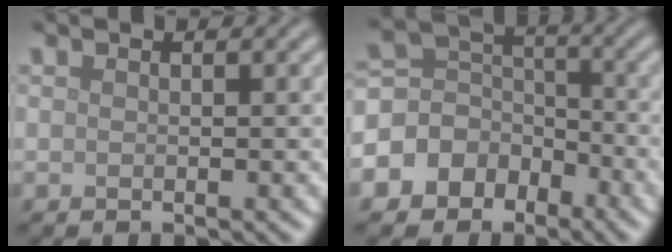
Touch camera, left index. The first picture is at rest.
{"total": 7.5, "force": [-3.7, 6.2, 1.9], "torque": [-0.031, 0.016, -0.093]}